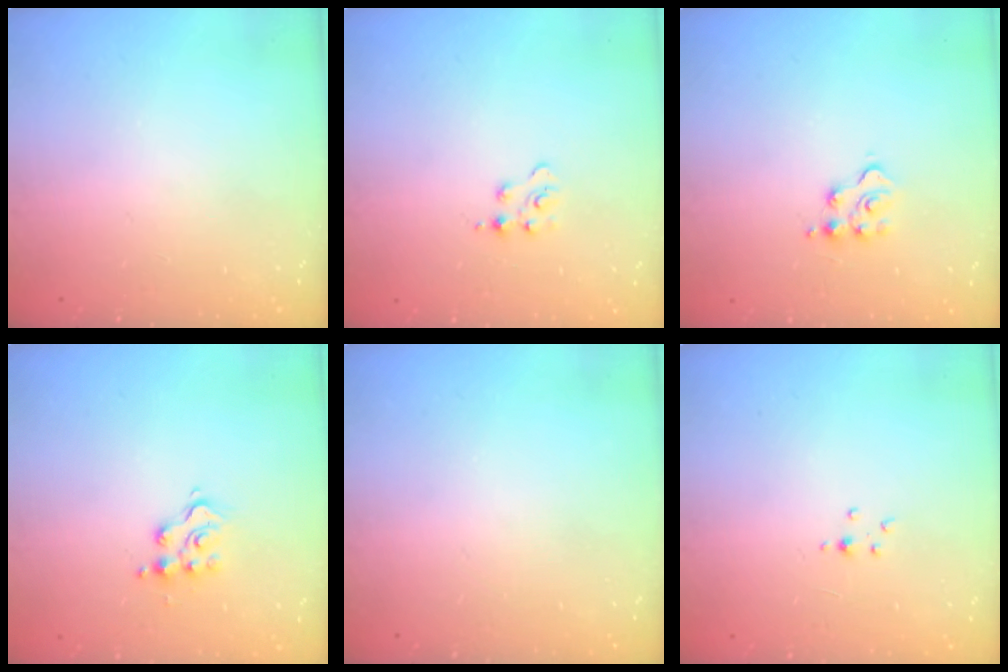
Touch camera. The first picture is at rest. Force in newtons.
{"total": 2.3, "press": 2.3, "slide": 0.4}
{"total": 4.8, "press": 4.8, "slide": 0.3}
{"total": 7.9, "press": 7.8, "slide": 0.7}
{"total": 0.0}
{"total": 1.5, "press": 1.5, "slide": 0.2}